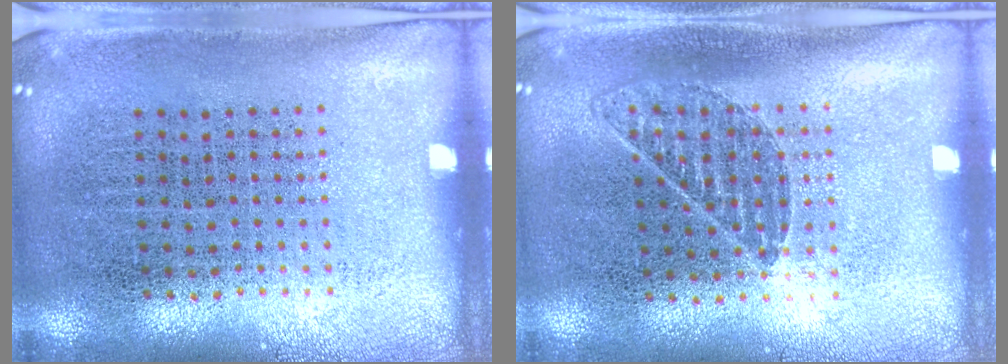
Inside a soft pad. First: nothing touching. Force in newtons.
{"total": 0.8, "press": 0.8, "slide": 0.1}